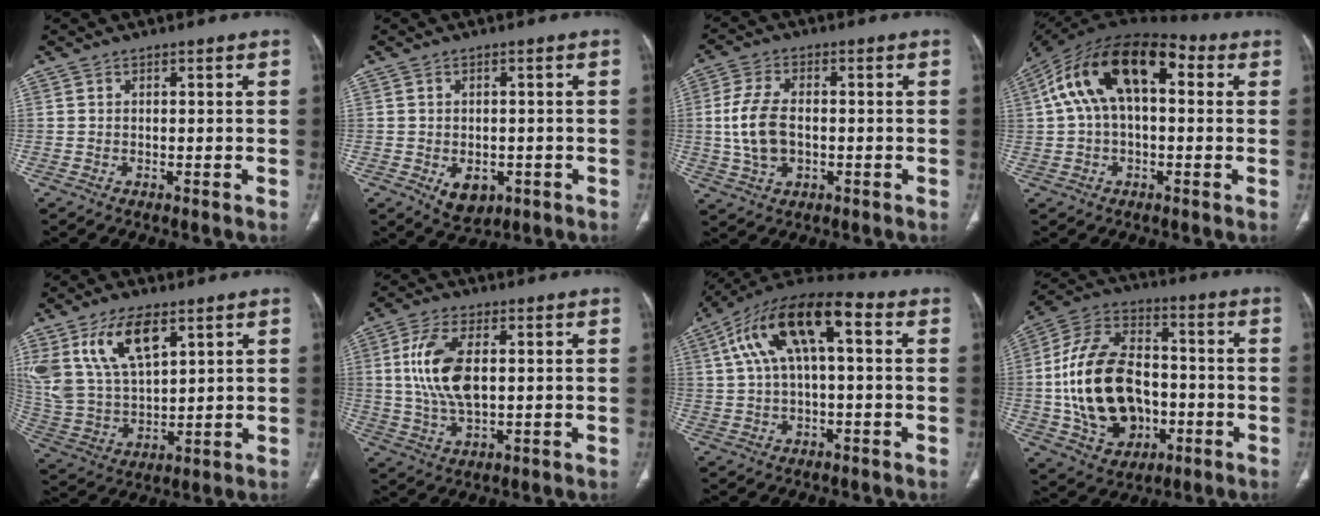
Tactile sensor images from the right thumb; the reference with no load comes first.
{"total": 5.4, "force": [-1.8, 3.7, 3.5], "torque": [-0.040, 0.005, -0.011]}
{"total": 9.1, "force": [-0.5, 5.5, 7.2], "torque": [-0.151, 0.007, -0.008]}
{"total": 18.3, "force": [4.1, 9.9, 14.9], "torque": [-0.257, 0.048, 0.057]}
{"total": 16.3, "force": [8.3, 8.2, 11.4], "torque": [-0.213, -0.025, 0.172]}
{"total": 11.7, "force": [1.8, 5.7, 10.0], "torque": [-0.211, -0.002, 0.038]}
{"total": 16.3, "force": [4.2, 6.9, 14.2], "torque": [-0.255, 0.043, 0.066]}
{"total": 22.2, "force": [-2.9, 15.3, 15.9], "torque": [-0.274, 0.024, -0.038]}